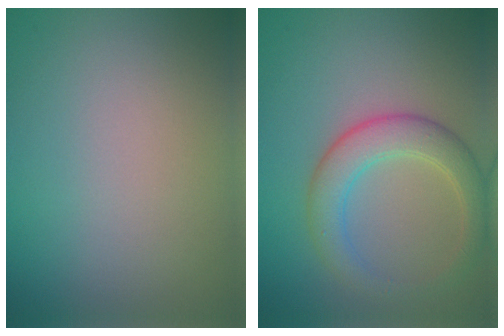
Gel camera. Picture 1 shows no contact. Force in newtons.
{"total": 4.4, "press": 4.4, "slide": 0.3}